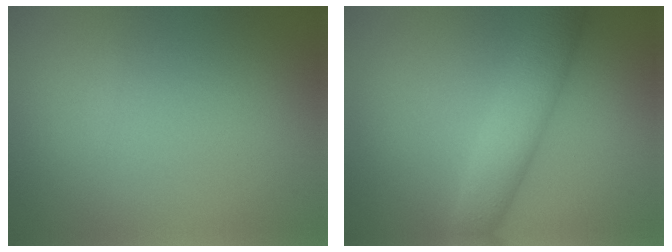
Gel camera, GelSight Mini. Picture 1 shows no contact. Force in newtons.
{"total": 4.4, "press": 4.4, "slide": 0.2}